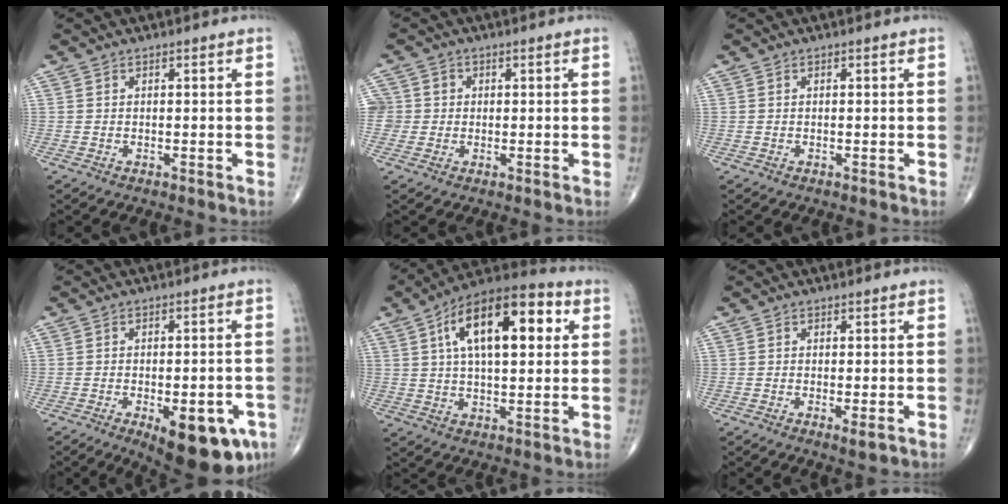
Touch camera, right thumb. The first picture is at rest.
{"total": 4.4, "force": [0.2, 4.3, 0.5], "torque": [0.014, 0.012, 0.001]}
{"total": 0.0}
{"total": 15.0, "force": [-6.7, 6.4, 11.8], "torque": [-0.113, 0.013, -0.074]}
{"total": 19.1, "force": [5.4, 8.7, 16.2], "torque": [-0.241, 0.018, 0.076]}
{"total": 2.1, "force": [-0.8, 0.5, 1.9], "torque": [-0.033, -0.008, -0.012]}